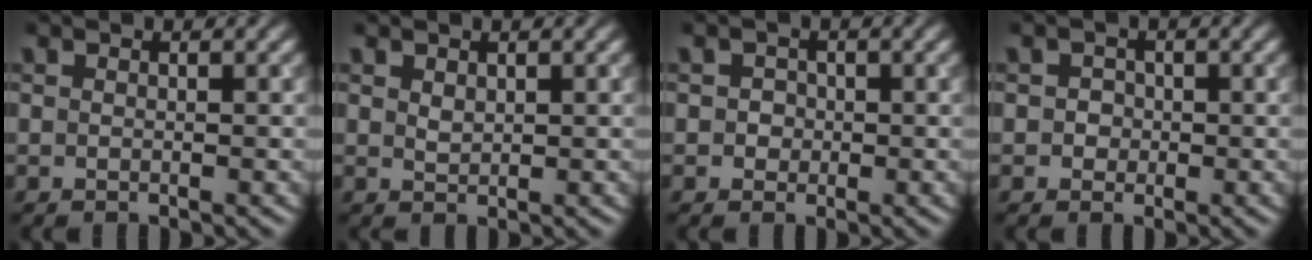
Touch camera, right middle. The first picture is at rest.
{"total": 0.9, "force": [0.5, 0.6, 0.5], "torque": [-0.013, -0.001, 0.014]}
{"total": 1.3, "force": [0.1, 1.2, 0.4], "torque": [0.006, 0.001, -0.002]}
{"total": 1.3, "force": [0.0, 1.2, 0.4], "torque": [0.009, 0.001, -0.005]}